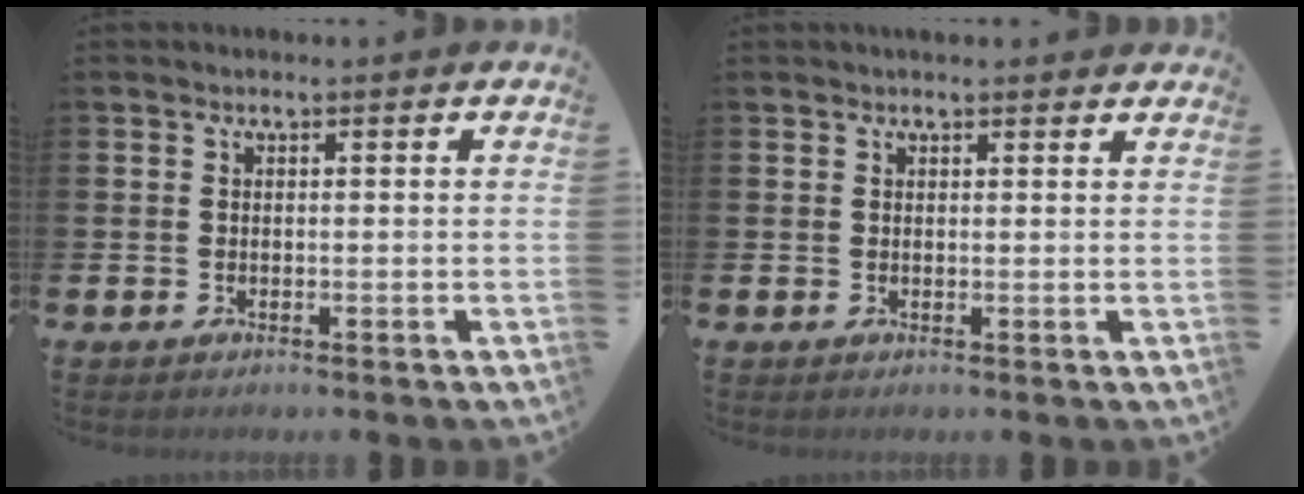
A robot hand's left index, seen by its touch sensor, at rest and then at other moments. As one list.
[{"total": 1.2, "force": [1.2, 0.2, 0.1], "torque": [0.011, -0.003, 0.019]}]